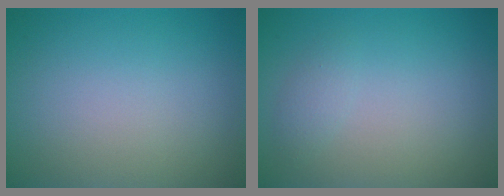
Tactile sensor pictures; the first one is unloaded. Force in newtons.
{"total": 1.1, "press": 1.1, "slide": 0.1}